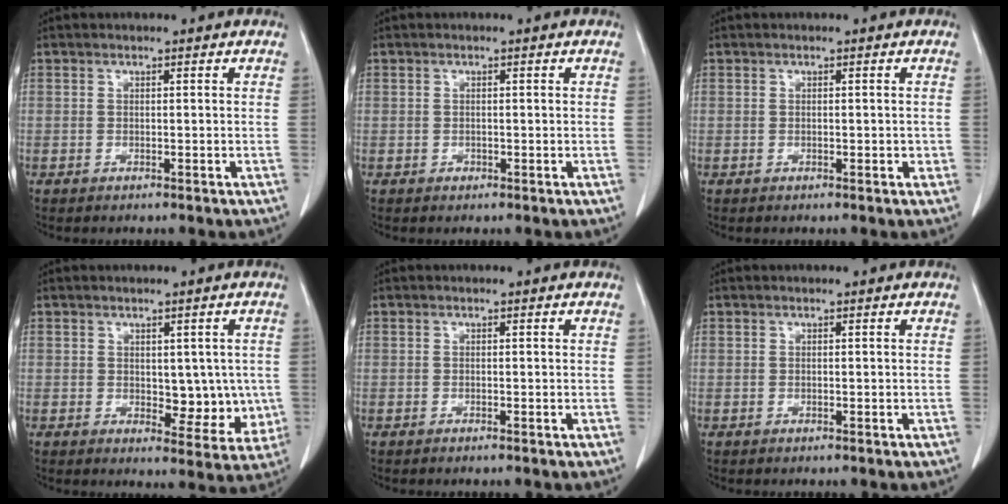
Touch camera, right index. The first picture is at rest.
{"total": 0.7, "force": [-0.2, 0.7, 0.1], "torque": [0.002, 0.005, -0.004]}
{"total": 1.0, "force": [-0.2, 0.6, 0.8], "torque": [-0.011, 0.001, -0.001]}
{"total": 6.8, "force": [0.0, 3.8, 5.6], "torque": [-0.050, -0.005, 0.010]}
{"total": 0.0}
{"total": 0.0}